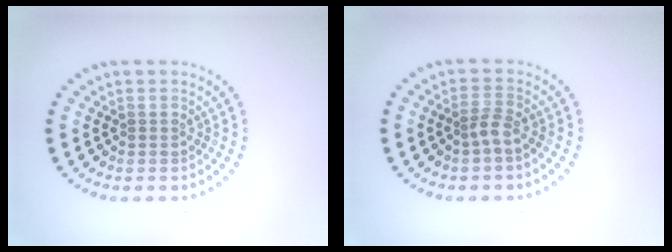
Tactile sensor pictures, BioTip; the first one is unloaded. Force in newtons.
{"total": 1.5, "press": 1.0, "slide": 1.0}